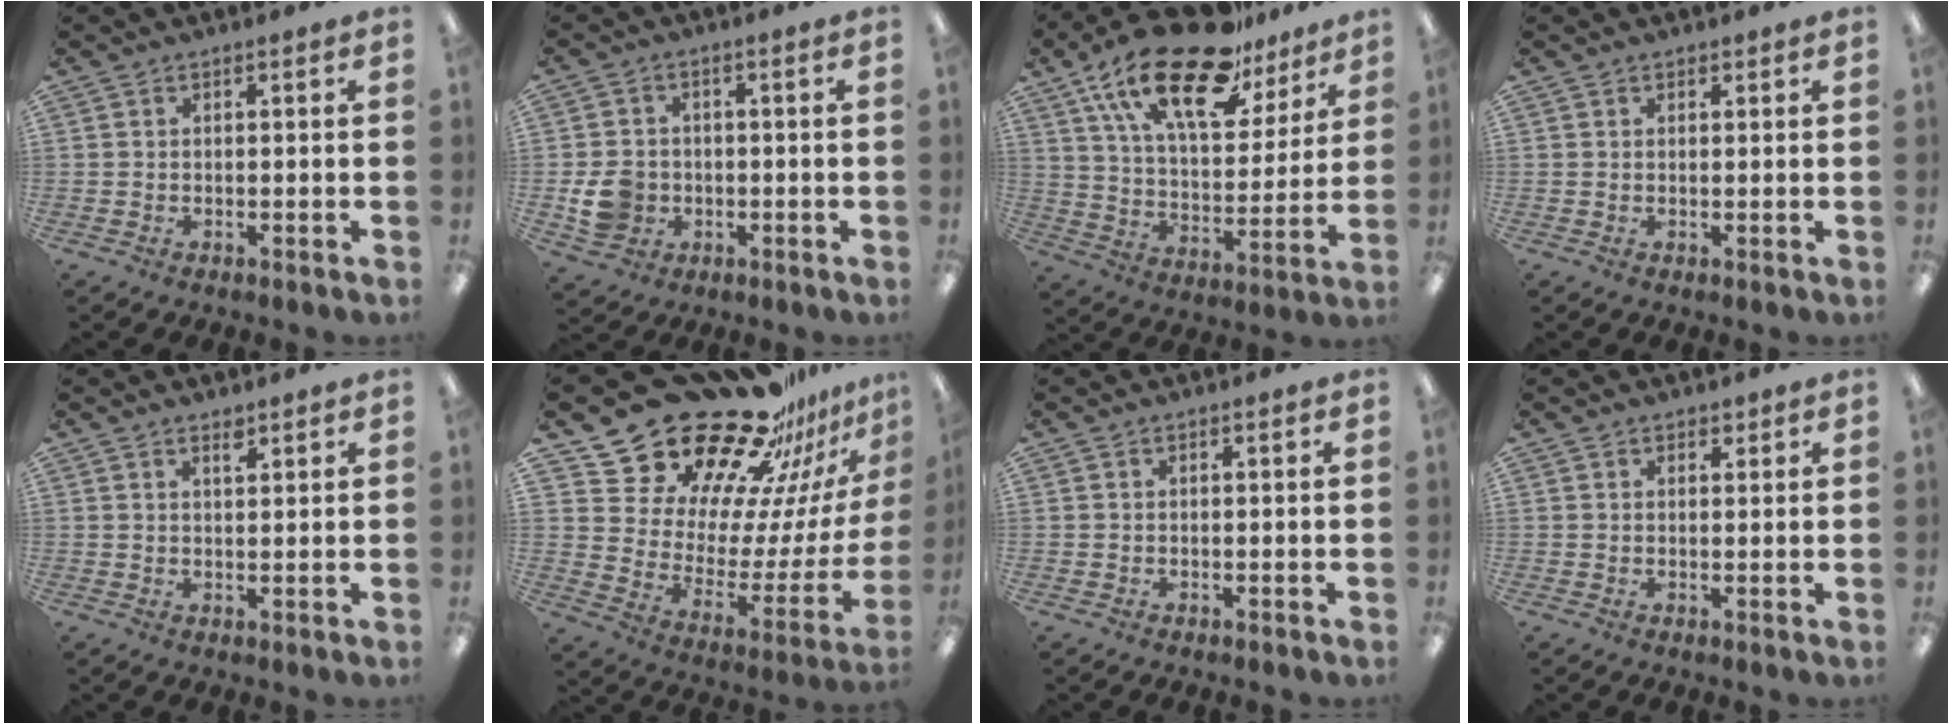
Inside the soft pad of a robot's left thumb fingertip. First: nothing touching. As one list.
[{"total": 7.1, "force": [-1.5, 6.2, 3.1], "torque": [-0.058, 0.009, -0.024]}, {"total": 24.0, "force": [15.8, 10.1, 15.0], "torque": [-0.265, -0.086, 0.272]}, {"total": 0.9, "force": [0.8, 0.5, 0.2], "torque": [-0.004, 0.001, 0.015]}, {"total": 2.3, "force": [1.9, 0.7, 1.1], "torque": [-0.016, -0.003, 0.032]}, {"total": 27.1, "force": [22.7, 12.0, 8.8], "torque": [-0.121, -0.185, 0.413]}, {"total": 0.0}, {"total": 1.6, "force": [1.2, 0.9, 0.4], "torque": [0.000, -0.002, 0.021]}]